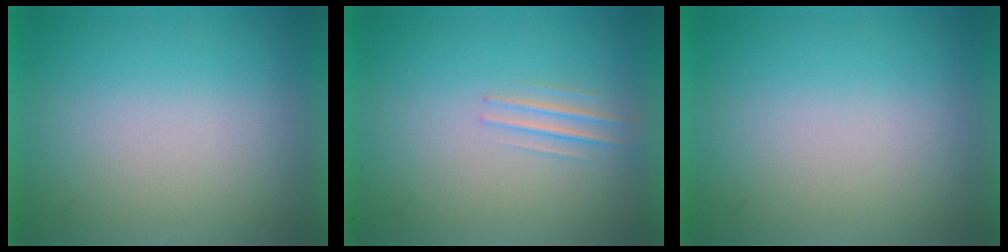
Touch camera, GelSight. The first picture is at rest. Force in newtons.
{"total": 1.3}
{"total": 0.0}